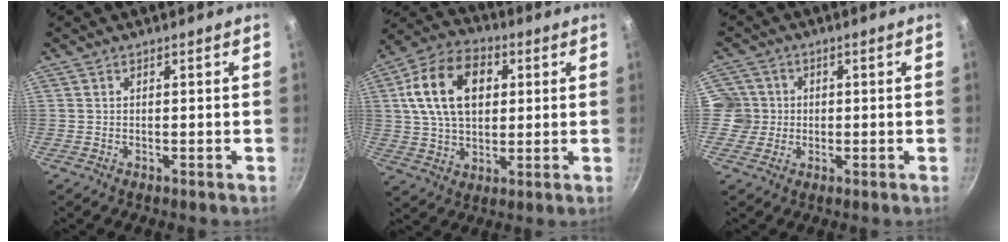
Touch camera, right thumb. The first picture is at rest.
{"total": 16.8, "force": [4.0, 11.2, 11.8], "torque": [-0.190, 0.010, 0.060]}
{"total": 5.0, "force": [0.3, 5.0, 0.7], "torque": [0.030, 0.004, -0.002]}